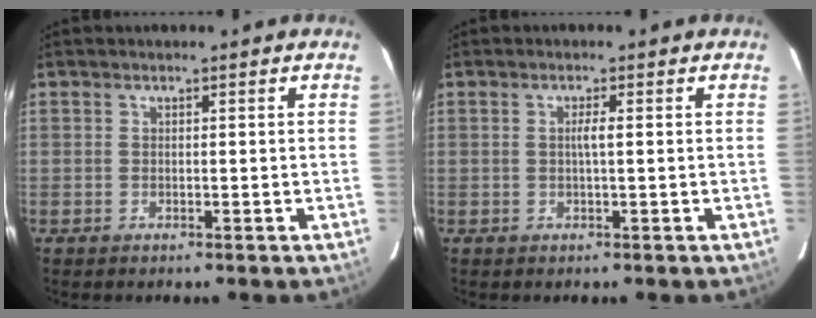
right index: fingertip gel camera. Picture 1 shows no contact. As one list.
[{"total": 1.5, "force": [0.1, -0.1, 1.5], "torque": [-0.031, 0.001, 0.001]}]